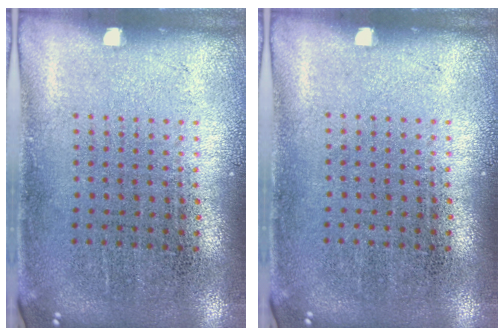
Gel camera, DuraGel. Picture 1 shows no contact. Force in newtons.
{"total": 0.0}